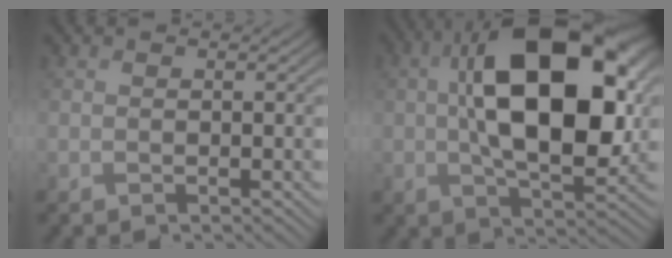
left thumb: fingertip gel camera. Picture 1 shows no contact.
{"total": 17.7, "force": [2.1, 9.4, 14.9], "torque": [-0.258, -0.007, 0.041]}